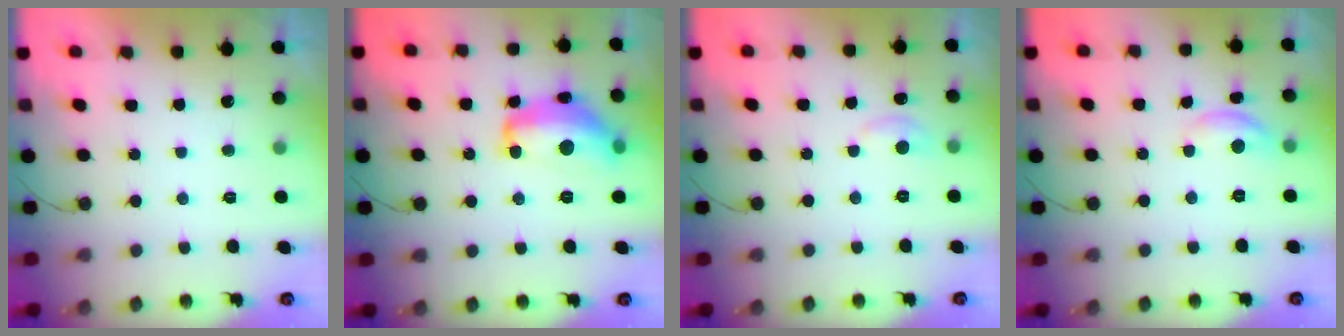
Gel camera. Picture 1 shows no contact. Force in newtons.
{"total": 15.3, "press": 15.2, "slide": 1.3}
{"total": 5.5, "press": 5.4, "slide": 0.8}
{"total": 8.0, "press": 8.0, "slide": 0.4}